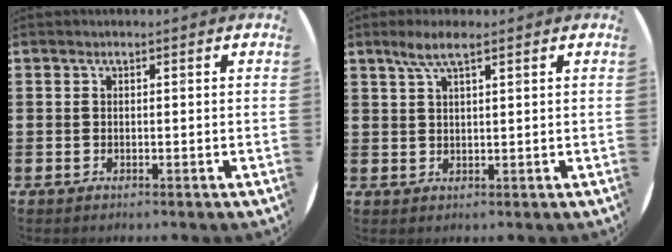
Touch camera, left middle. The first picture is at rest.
{"total": 3.7, "force": [2.4, 0.7, 2.7], "torque": [-0.057, 0.006, 0.042]}